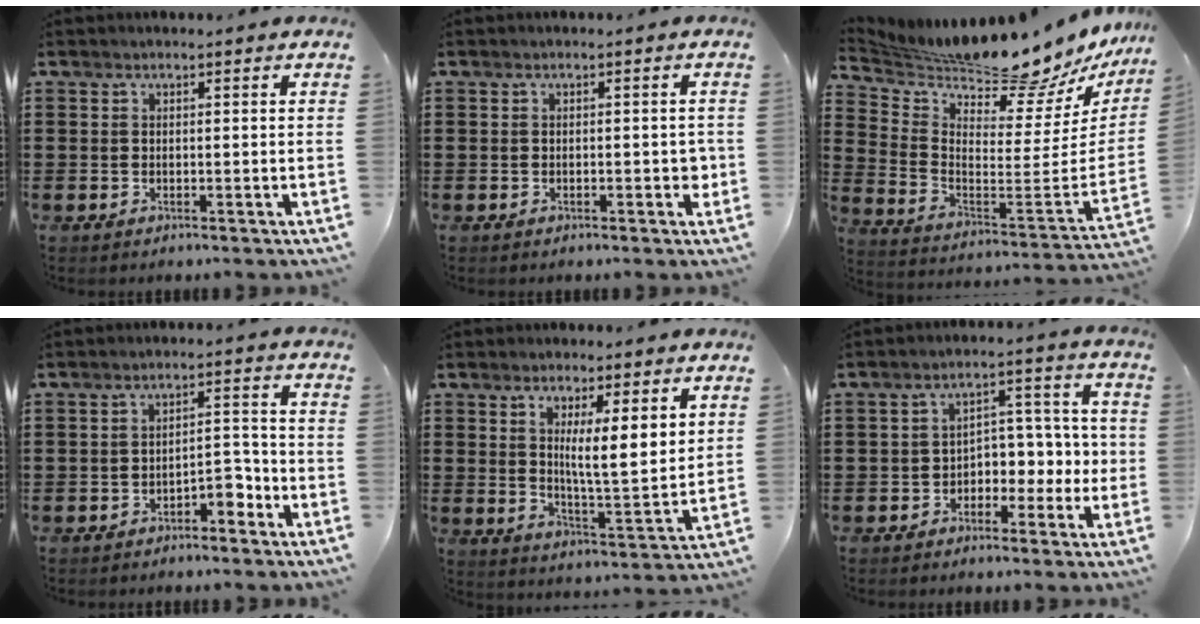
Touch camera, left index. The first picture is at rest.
{"total": 1.7, "force": [-0.5, 0.7, 1.5], "torque": [-0.026, 0.003, -0.010]}
{"total": 8.4, "force": [8.3, -0.9, 0.6], "torque": [-0.028, -0.110, 0.129]}
{"total": 3.9, "force": [-3.2, 1.3, 1.8], "torque": [-0.032, 0.012, -0.064]}
{"total": 6.7, "force": [3.4, 1.2, 5.6], "torque": [-0.093, -0.026, 0.051]}
{"total": 4.4, "force": [-1.8, 3.5, 2.0], "torque": [-0.039, 0.007, -0.040]}